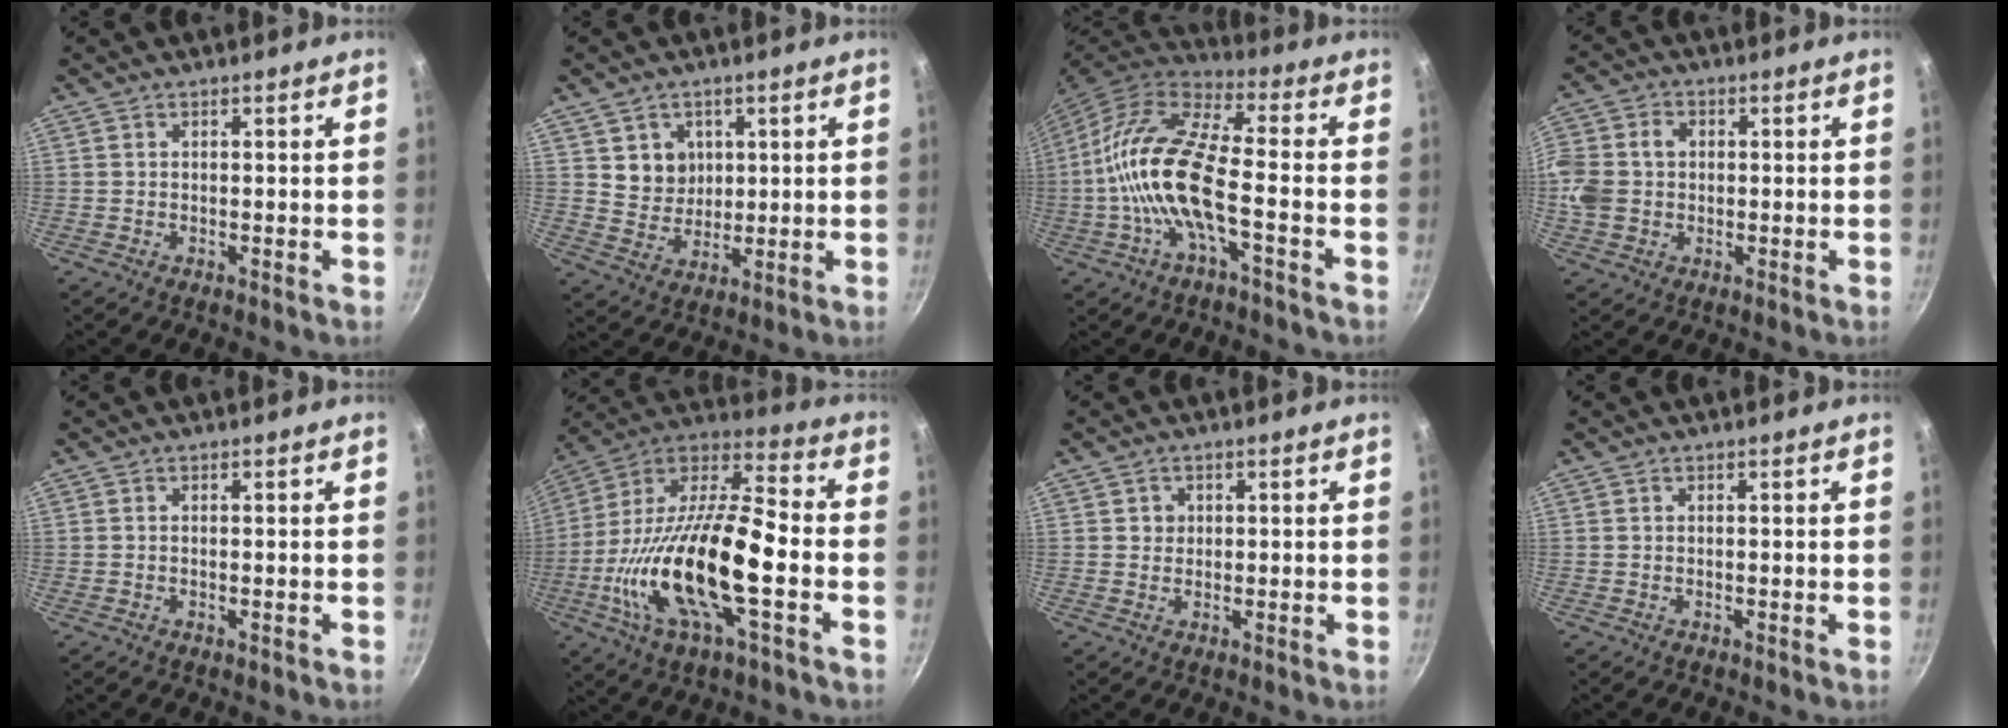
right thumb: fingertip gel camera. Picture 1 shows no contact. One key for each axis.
{"total": 6.4, "fx": 2.0, "fy": 5.7, "fz": 2.2, "tx": -0.013, "ty": -0.010, "tz": 0.044}
{"total": 16.8, "fx": -3.5, "fy": 5.9, "fz": 15.3, "tx": -0.301, "ty": 0.037, "tz": -0.084}
{"total": 11.0, "fx": 0.4, "fy": 9.1, "fz": 6.2, "tx": -0.142, "ty": 0.018, "tz": -0.001}
{"total": 0.0}
{"total": 24.6, "fx": -5.7, "fy": 8.5, "fz": 22.4, "tx": -0.417, "ty": 0.027, "tz": -0.117}
{"total": 1.7, "fx": 0.4, "fy": 1.6, "fz": 0.4, "tx": 0.002, "ty": 0.003, "tz": 0.005}
{"total": 0.0}